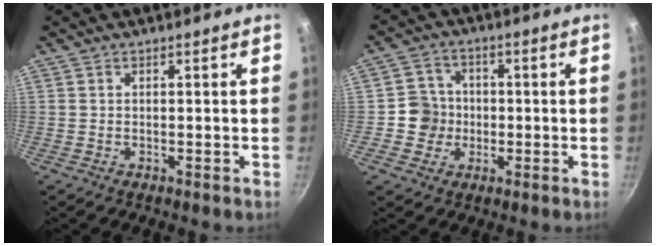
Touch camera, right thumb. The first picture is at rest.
{"total": 6.2, "force": [-0.9, 6.0, 1.5], "torque": [0.009, 0.018, -0.027]}